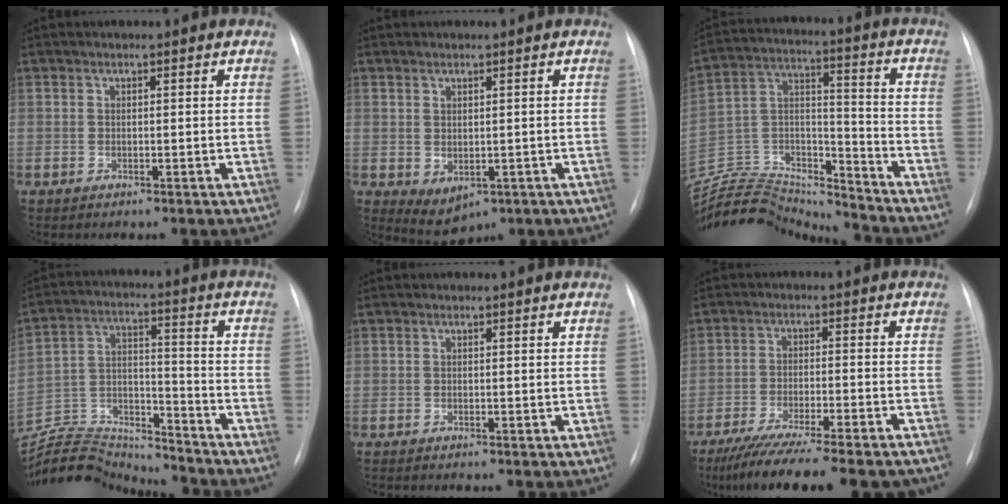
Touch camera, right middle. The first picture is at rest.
{"total": 4.1, "force": [-0.9, 2.5, 3.1], "torque": [-0.047, -0.008, 0.006]}
{"total": 20.9, "force": [-20.5, 2.3, 3.8], "torque": [-0.079, 0.033, -0.338]}
{"total": 15.0, "force": [-14.9, 0.6, 1.1], "torque": [-0.022, 0.031, -0.258]}
{"total": 0.0}
{"total": 17.6, "force": [-14.9, 1.7, 9.3], "torque": [-0.125, -0.029, -0.221]}